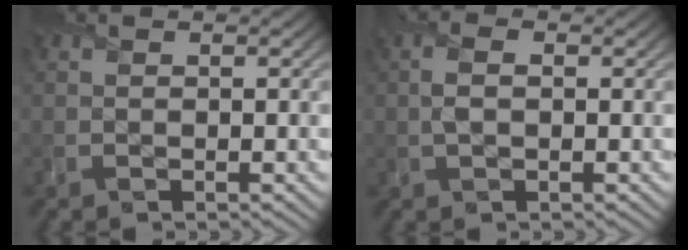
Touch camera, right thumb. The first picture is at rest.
{"total": 1.9, "force": [0.1, 1.0, 1.6], "torque": [-0.039, 0.002, -0.001]}